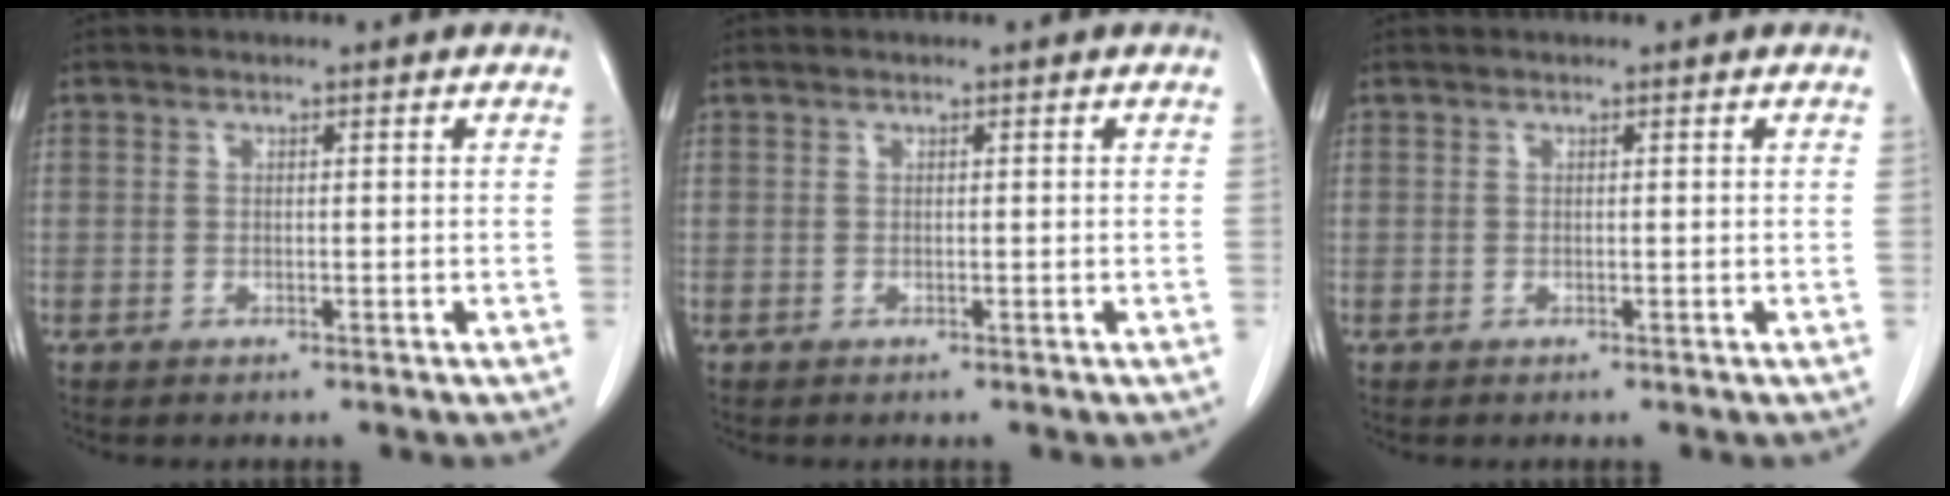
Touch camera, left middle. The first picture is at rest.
{"total": 0.0}
{"total": 0.0}